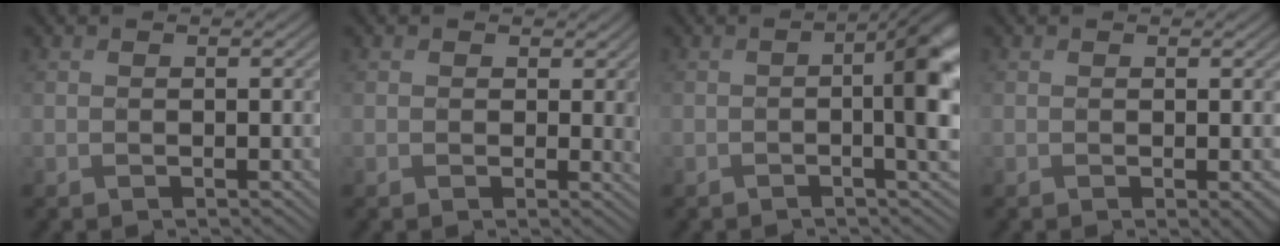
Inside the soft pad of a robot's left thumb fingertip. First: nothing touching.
{"total": 2.1, "force": [0.6, 1.6, 1.1], "torque": [-0.021, -0.006, 0.006]}
{"total": 6.3, "force": [-0.5, 1.7, 6.0], "torque": [-0.078, 0.000, -0.009]}
{"total": 1.1, "force": [-0.1, 0.4, 1.0], "torque": [-0.016, -0.006, 0.001]}